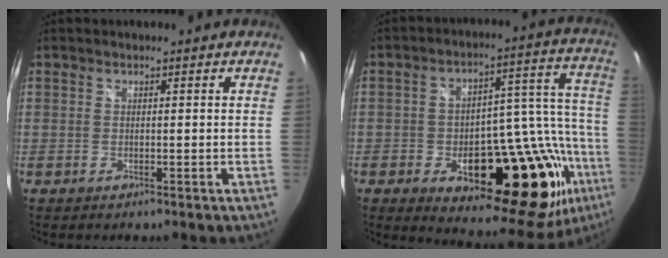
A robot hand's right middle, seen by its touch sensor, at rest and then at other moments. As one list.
[{"total": 29.2, "force": [-11.8, 12.3, 23.7], "torque": [-0.330, -0.009, -0.154]}]